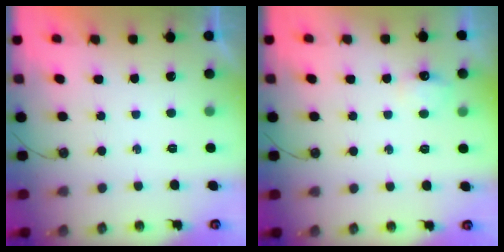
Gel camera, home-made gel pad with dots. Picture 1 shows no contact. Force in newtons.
{"total": 5.5, "press": 5.4, "slide": 0.8}